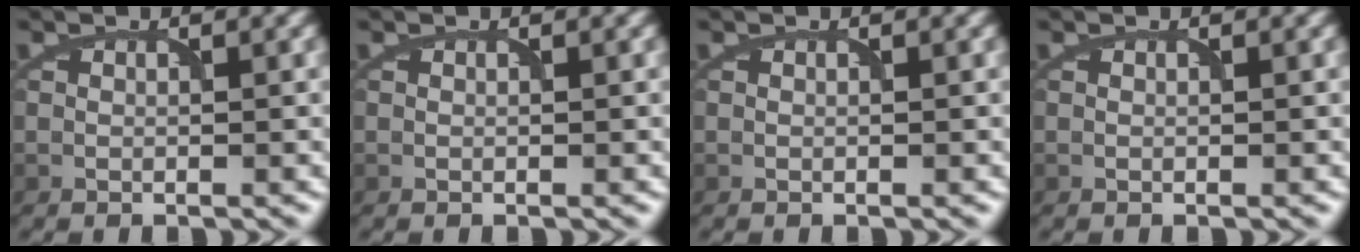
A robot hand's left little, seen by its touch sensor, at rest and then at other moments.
{"total": 0.0}
{"total": 0.0}
{"total": 0.0}